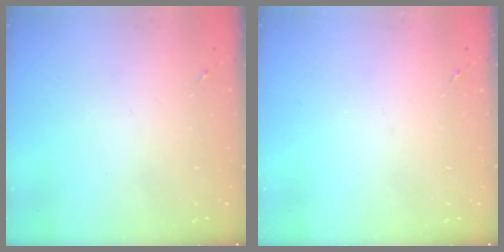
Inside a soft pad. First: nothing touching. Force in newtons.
{"total": 0.0}